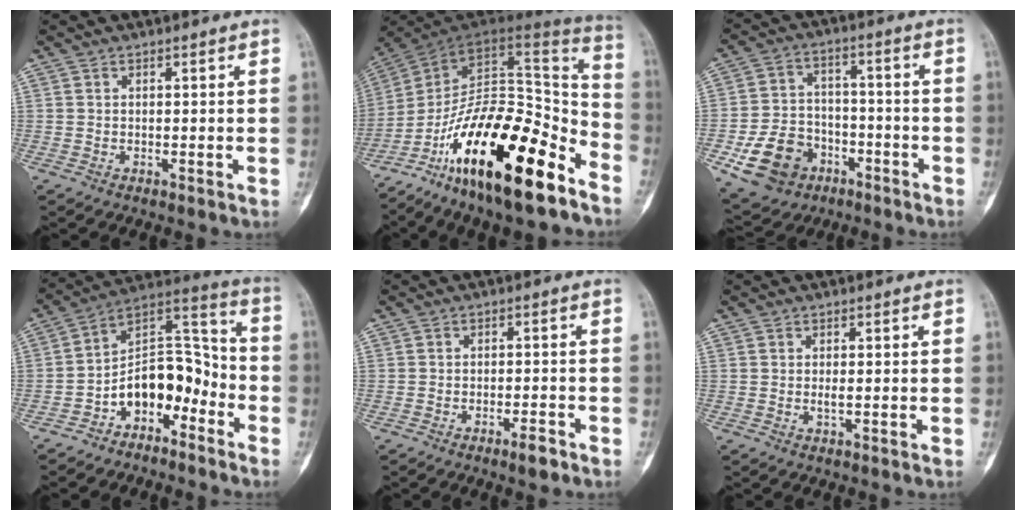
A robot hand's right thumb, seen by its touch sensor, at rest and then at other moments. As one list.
[{"total": 29.3, "force": [-17.1, 10.4, 21.5], "torque": [-0.310, 0.087, -0.277]}, {"total": 13.5, "force": [-5.9, 10.5, 6.2], "torque": [-0.091, 0.037, -0.090]}, {"total": 12.7, "force": [-6.1, 7.7, 8.0], "torque": [-0.094, 0.098, -0.112]}, {"total": 2.9, "force": [-1.9, 0.7, 2.0], "torque": [-0.031, 0.010, -0.032]}, {"total": 0.8, "force": [0.0, 0.1, 0.8], "torque": [-0.019, -0.003, 0.000]}]